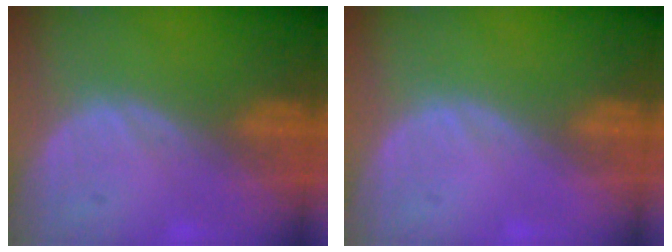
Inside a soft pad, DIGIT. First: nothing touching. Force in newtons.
{"total": 0.0}